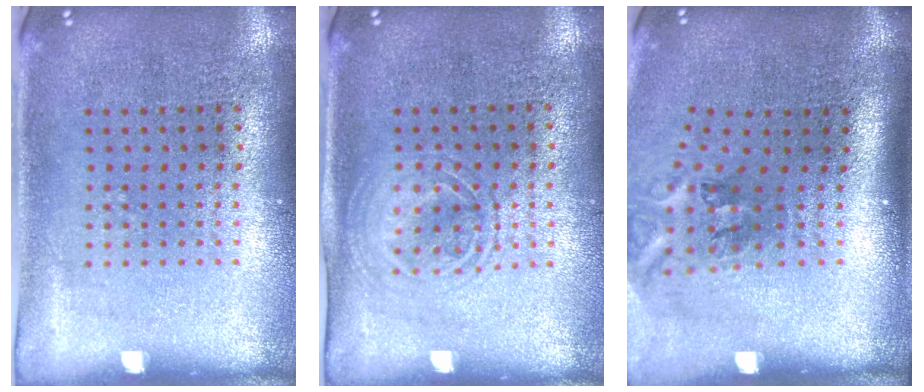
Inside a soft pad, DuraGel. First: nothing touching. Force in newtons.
{"total": 1.5, "press": 1.3, "slide": 0.6}
{"total": 2.1, "press": 1.4, "slide": 1.7}